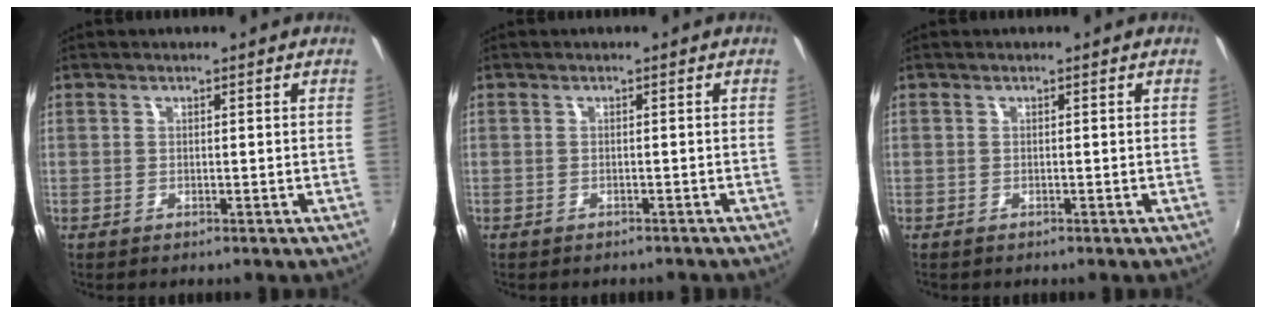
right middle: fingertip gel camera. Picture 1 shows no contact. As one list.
[{"total": 1.9, "force": [-1.7, 0.8, 0.5], "torque": [-0.014, -0.009, -0.021]}, {"total": 0.0}]